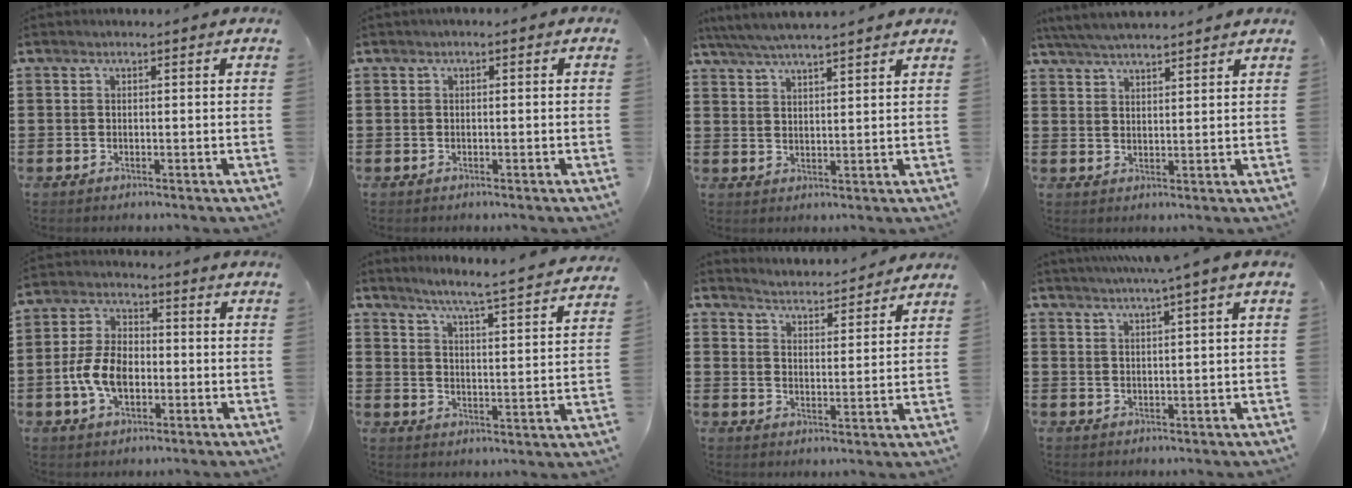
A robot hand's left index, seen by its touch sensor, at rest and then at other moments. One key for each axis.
{"total": 0.6, "fx": -0.4, "fy": 0.2, "fz": 0.3, "tx": -0.008, "ty": -0.001, "tz": -0.008}
{"total": 4.6, "fx": 4.2, "fy": -0.1, "fz": 1.9, "tx": -0.049, "ty": -0.014, "tz": 0.074}
{"total": 4.2, "fx": 3.9, "fy": 0.1, "fz": 1.4, "tx": -0.039, "ty": -0.007, "tz": 0.071}
{"total": 7.7, "fx": -2.0, "fy": 4.6, "fz": 5.8, "tx": -0.136, "ty": 0.005, "tz": -0.043}
{"total": 5.5, "fx": 5.0, "fy": -1.1, "fz": 2.0, "tx": -0.061, "ty": -0.045, "tz": 0.078}
{"total": 3.7, "fx": 3.7, "fy": -0.2, "fz": -0.1, "tx": -0.017, "ty": -0.025, "tz": 0.062}
{"total": 3.0, "fx": 1.9, "fy": -0.8, "fz": 2.2, "tx": -0.045, "ty": -0.003, "tz": 0.030}